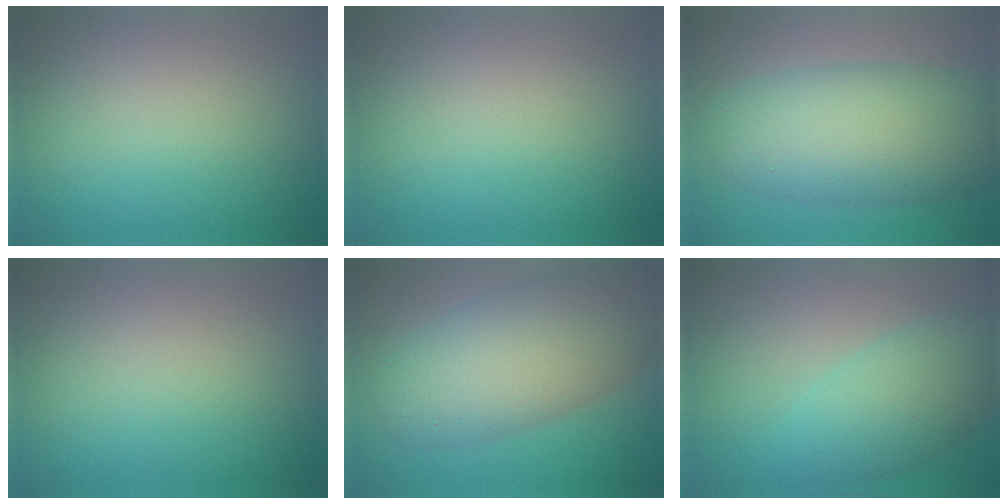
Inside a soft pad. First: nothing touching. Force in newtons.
{"total": 0.0}
{"total": 8.5, "press": 8.5, "slide": 0.1}
{"total": 0.0}
{"total": 8.1, "press": 8.1, "slide": 0.6}
{"total": 4.8, "press": 4.8, "slide": 0.3}